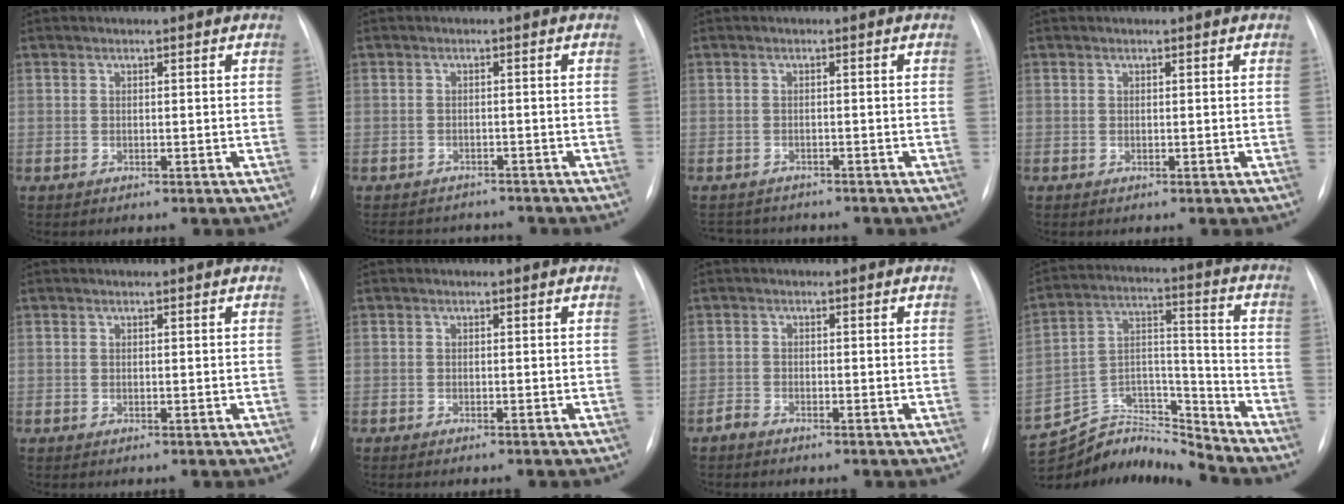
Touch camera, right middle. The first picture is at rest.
{"total": 6.3, "force": [-5.9, 2.2, 0.6], "torque": [-0.006, 0.006, -0.075]}
{"total": 4.6, "force": [-4.5, 1.1, 0.3], "torque": [-0.003, -0.003, -0.065]}
{"total": 0.0}
{"total": 0.0}
{"total": 1.5, "force": [-1.3, -0.1, 0.8], "torque": [-0.010, -0.002, -0.014]}
{"total": 1.1, "force": [-1.1, 0.0, 0.2], "torque": [-0.009, -0.002, -0.022]}
{"total": 14.0, "force": [-14.0, -0.3, -0.3], "torque": [0.003, 0.061, -0.253]}